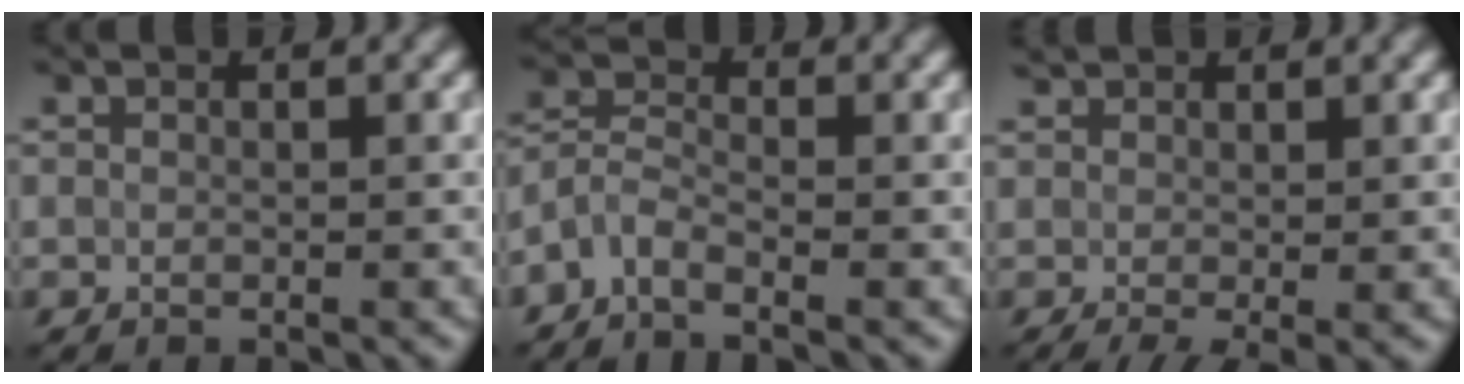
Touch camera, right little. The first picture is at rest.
{"total": 2.3, "force": [-1.7, 0.5, 1.4], "torque": [-0.039, 0.007, -0.045]}
{"total": 3.1, "force": [-0.2, 1.8, 2.5], "torque": [-0.057, -0.001, -0.005]}